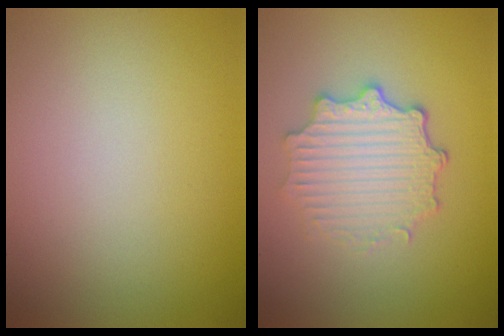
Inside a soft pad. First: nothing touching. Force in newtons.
{"total": 4.5, "press": 3.7, "slide": 2.6}